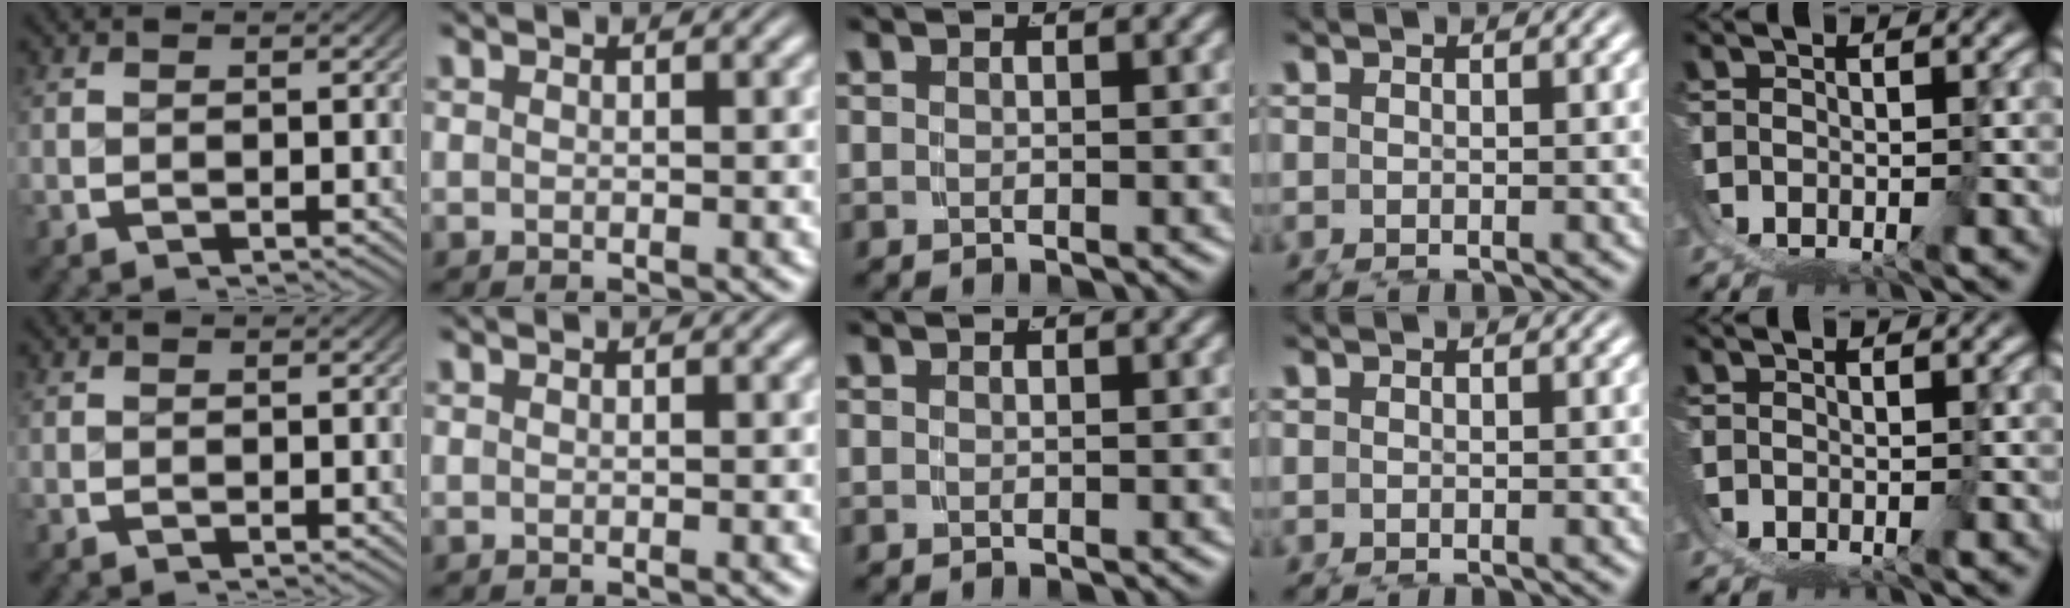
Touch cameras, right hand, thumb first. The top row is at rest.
{}